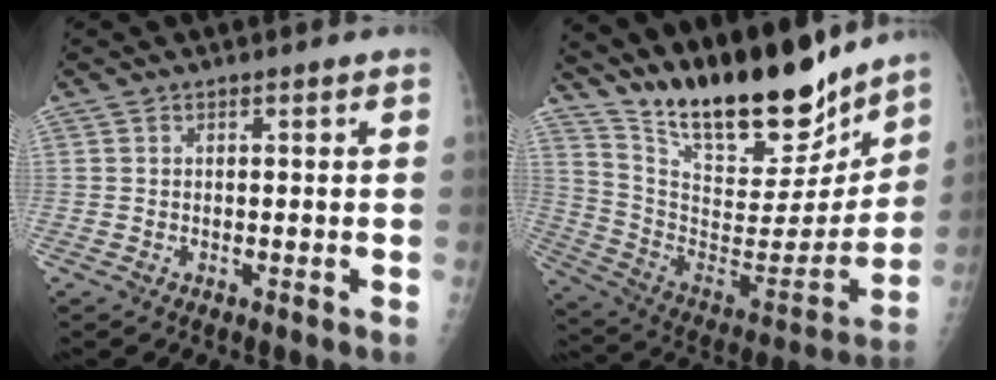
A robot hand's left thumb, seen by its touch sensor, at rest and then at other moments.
{"total": 24.8, "force": [20.5, 7.4, 11.7], "torque": [-0.158, -0.105, 0.341]}